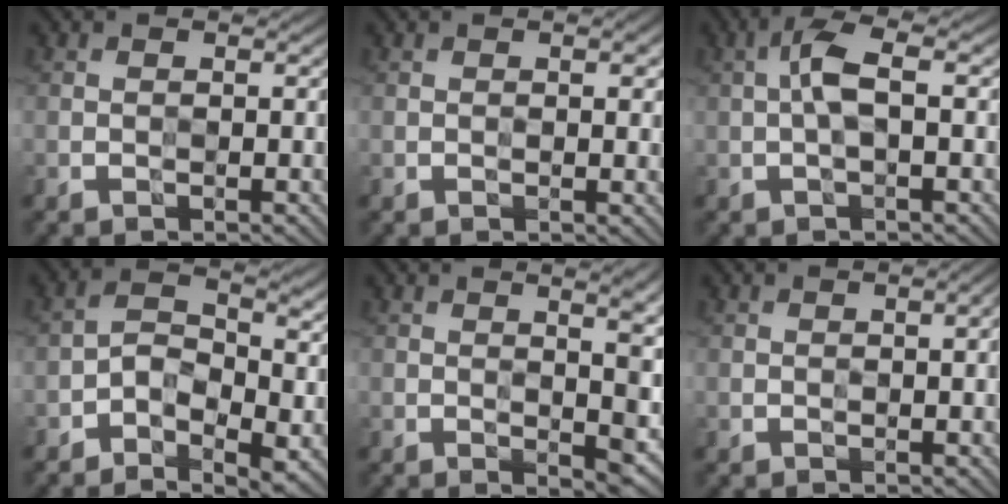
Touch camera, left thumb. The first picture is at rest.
{"total": 1.7, "force": [0.5, 0.3, 1.6], "torque": [-0.024, 0.000, 0.007]}
{"total": 3.5, "force": [0.2, 0.9, 3.4], "torque": [-0.074, 0.013, -0.003]}
{"total": 5.3, "force": [-2.0, 3.1, 3.8], "torque": [-0.065, 0.000, -0.045]}
{"total": 7.1, "force": [1.9, 1.9, 6.6], "torque": [-0.082, 0.001, 0.028]}
{"total": 3.0, "force": [0.3, 0.6, 2.9], "torque": [-0.040, 0.005, 0.003]}